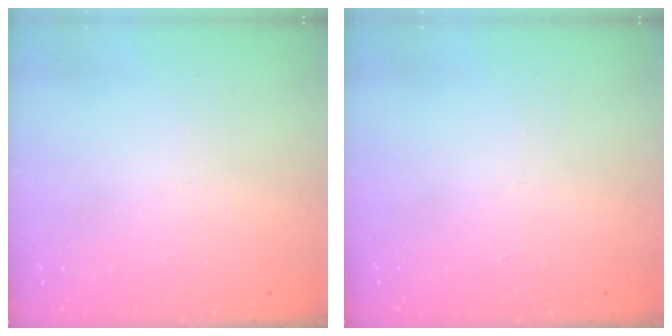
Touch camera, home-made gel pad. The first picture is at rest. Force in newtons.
{"total": 0.0}